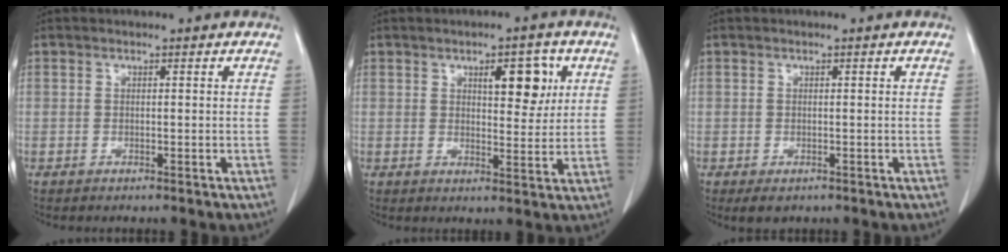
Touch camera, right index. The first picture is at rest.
{"total": 6.5, "force": [2.7, 2.5, 5.4], "torque": [-0.072, 0.003, 0.039]}
{"total": 1.9, "force": [-1.0, 1.2, 1.0], "torque": [-0.012, -0.003, -0.005]}